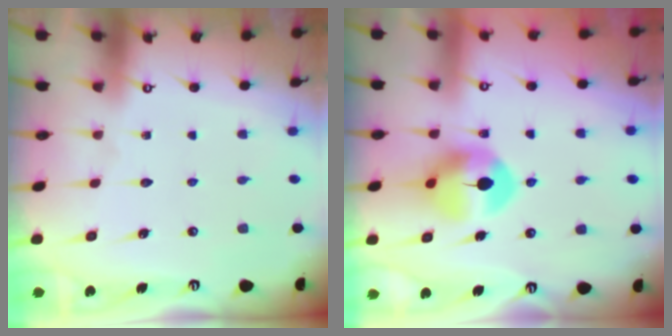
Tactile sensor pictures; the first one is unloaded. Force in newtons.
{"total": 9.7, "press": 9.7, "slide": 0.5}